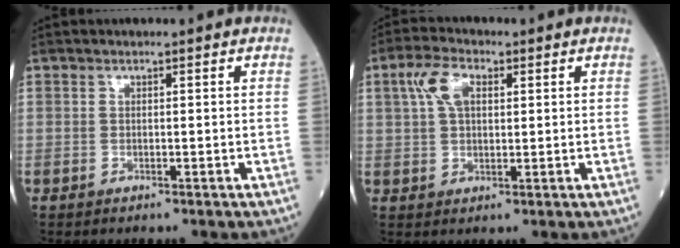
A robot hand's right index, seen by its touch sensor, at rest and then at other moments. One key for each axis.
{"total": 5.8, "fx": 2.0, "fy": 2.8, "fz": 4.6, "tx": -0.101, "ty": 0.016, "tz": 0.039}